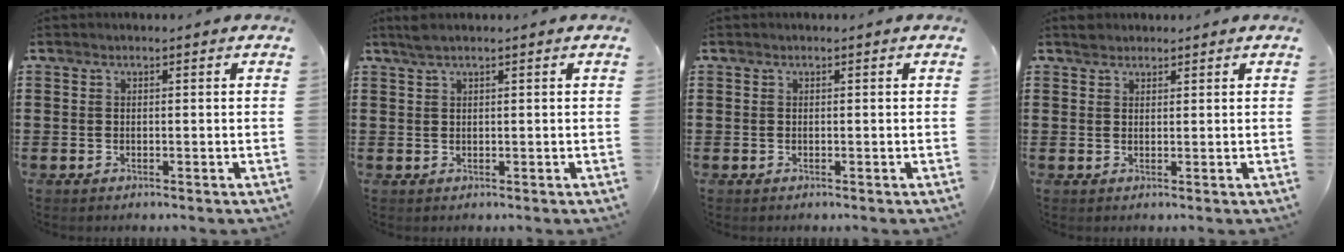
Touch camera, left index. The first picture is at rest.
{"total": 1.5, "force": [1.0, 0.0, 1.2], "torque": [-0.024, 0.000, 0.019]}
{"total": 0.0}
{"total": 1.5, "force": [1.3, 0.7, 0.0], "torque": [-0.005, 0.002, 0.028]}